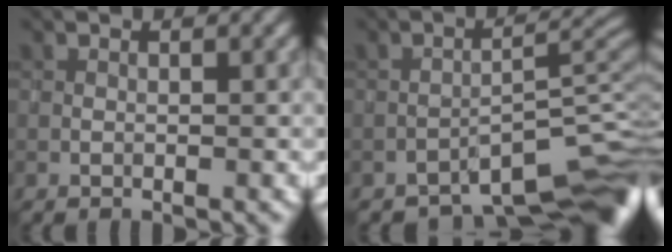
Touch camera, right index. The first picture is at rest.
{"total": 8.4, "force": [-6.4, 2.2, 4.9], "torque": [-0.043, -0.002, -0.091]}